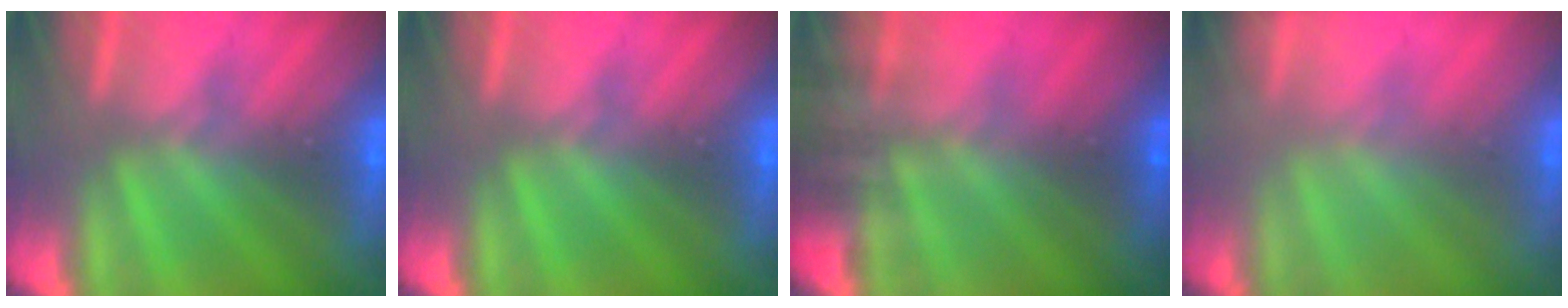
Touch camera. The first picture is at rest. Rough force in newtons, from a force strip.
{"total": 0.0}
{"total": 7.3}
{"total": 1.7}